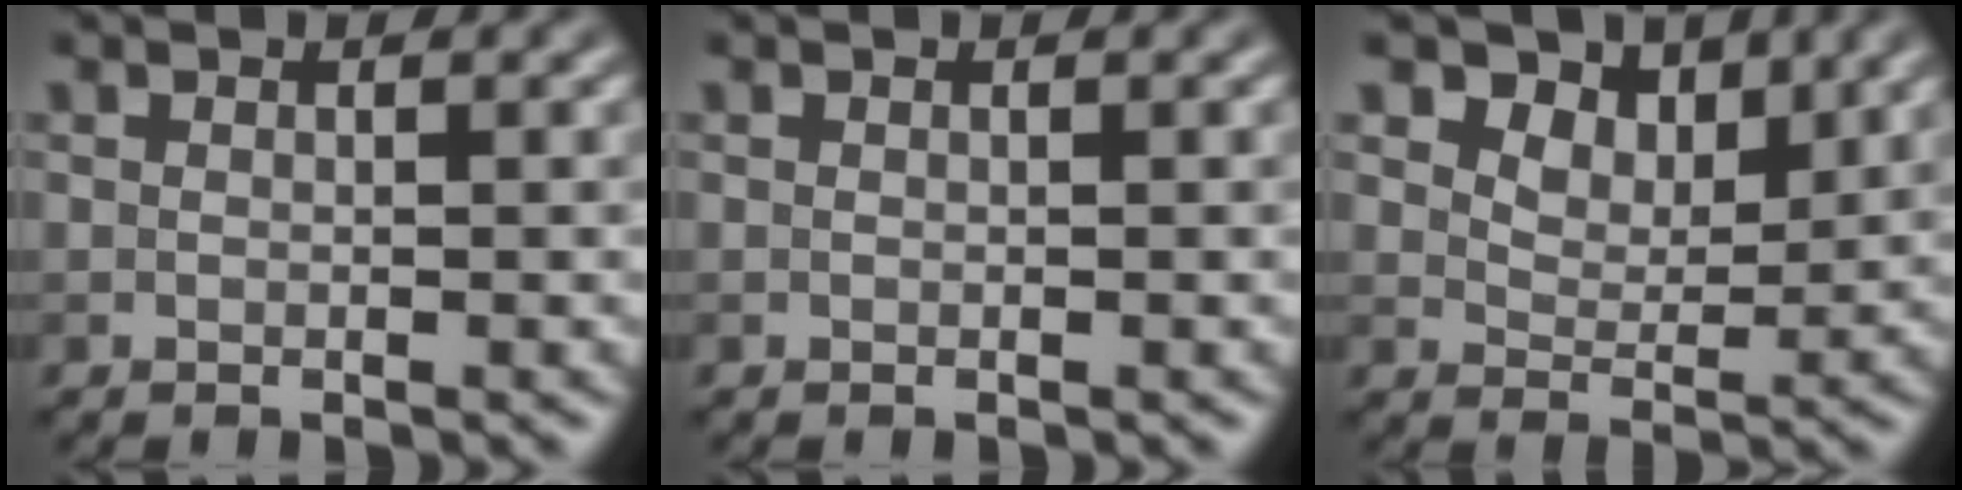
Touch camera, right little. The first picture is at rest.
{"total": 0.0}
{"total": 6.2, "force": [4.2, 3.7, 2.8], "torque": [-0.068, -0.010, 0.077]}